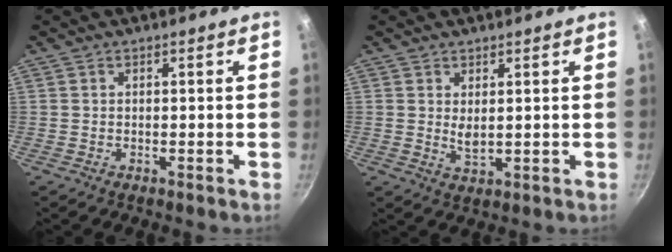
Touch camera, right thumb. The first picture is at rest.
{"total": 2.9, "force": [0.9, 1.4, 2.4], "torque": [-0.041, -0.011, 0.019]}